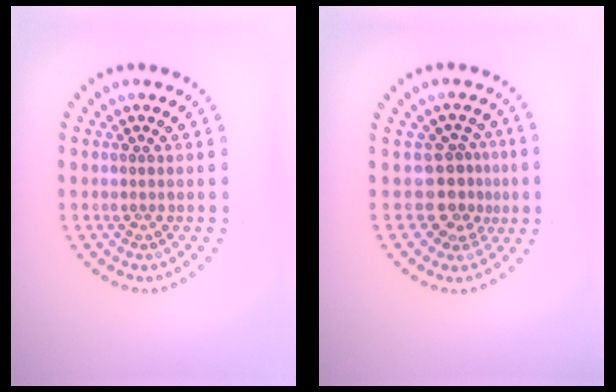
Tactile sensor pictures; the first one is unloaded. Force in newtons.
{"total": 3.0, "press": 2.1, "slide": 2.1}